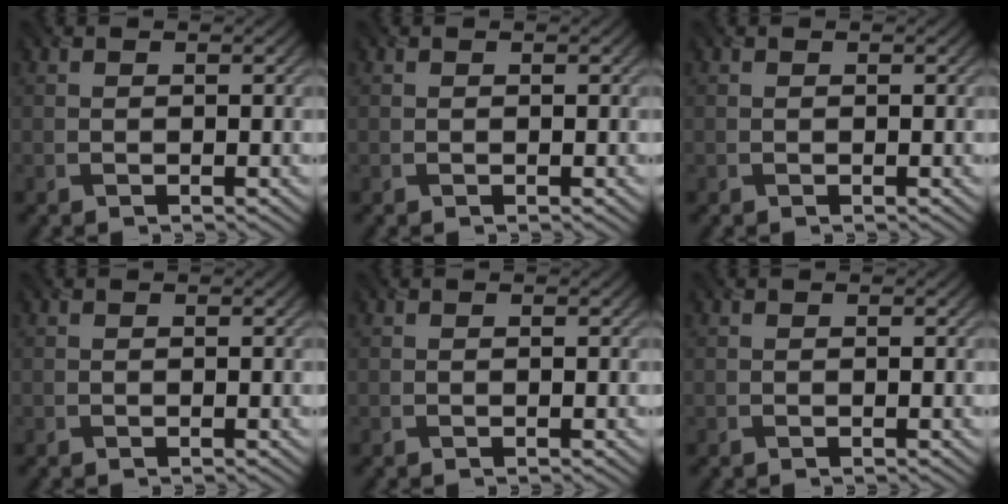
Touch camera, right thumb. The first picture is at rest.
{"total": 0.0}
{"total": 0.0}
{"total": 0.0}
{"total": 0.0}
{"total": 0.0}